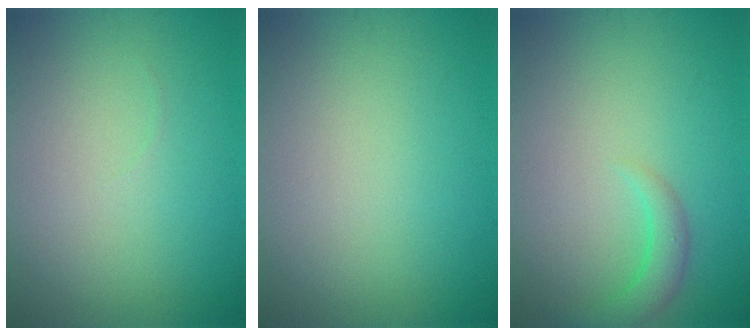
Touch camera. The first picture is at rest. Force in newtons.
{"total": 0.0}
{"total": 2.3, "press": 2.3, "slide": 0.3}